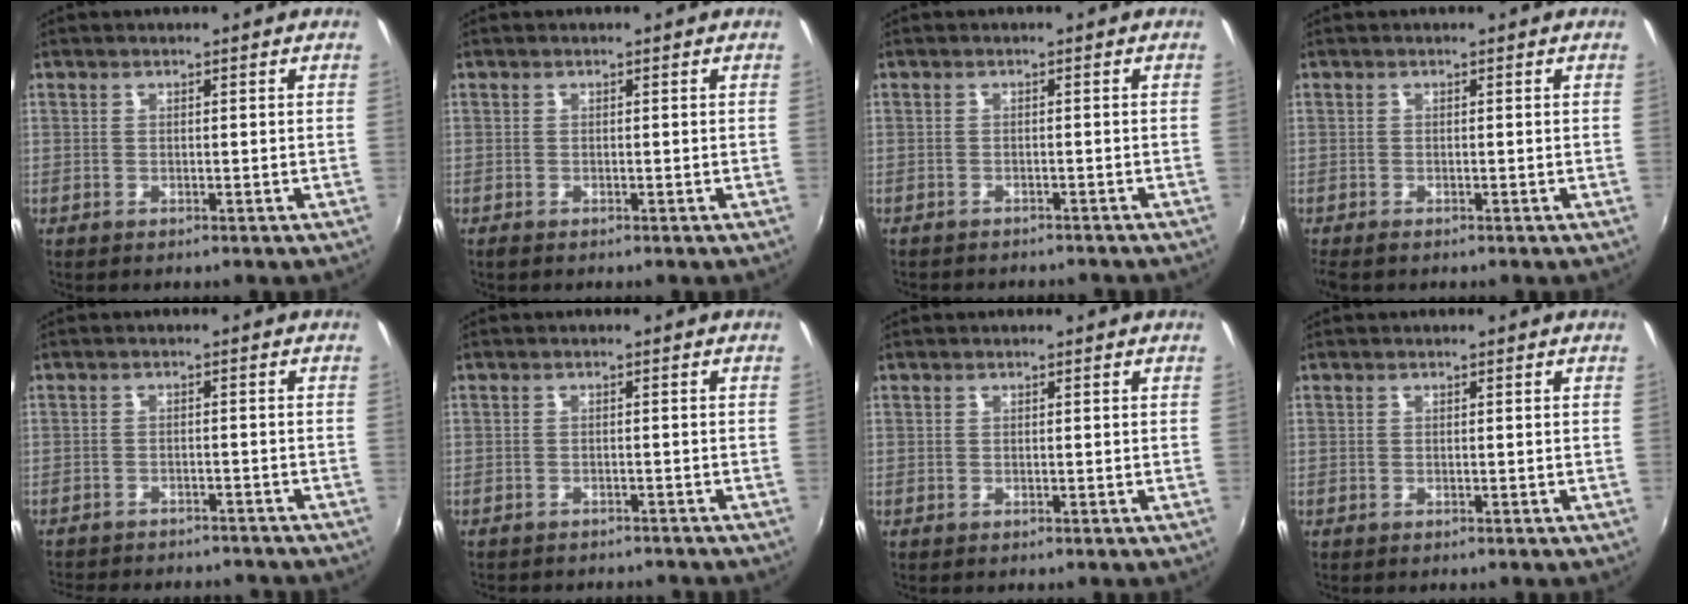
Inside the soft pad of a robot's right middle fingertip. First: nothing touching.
{"total": 0.0}
{"total": 4.5, "force": [-4.1, 1.2, 1.3], "torque": [-0.036, -0.013, -0.059]}
{"total": 1.5, "force": [-1.2, 0.4, 0.9], "torque": [-0.018, -0.009, -0.021]}
{"total": 13.6, "force": [-12.0, 4.1, 4.9], "torque": [-0.111, -0.014, -0.161]}
{"total": 6.3, "force": [-5.8, 1.7, 1.9], "torque": [-0.050, -0.014, -0.081]}
{"total": 0.0}
{"total": 0.0}